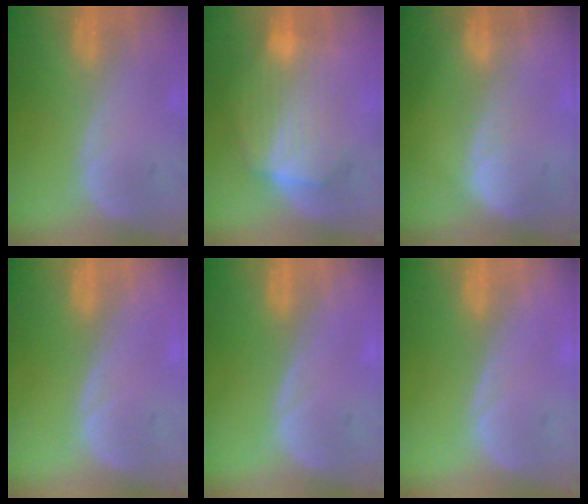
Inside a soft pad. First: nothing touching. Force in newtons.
{"total": 7.3, "press": 7.2, "slide": 0.6}
{"total": 1.6, "press": 1.6, "slide": 0.1}
{"total": 0.0}
{"total": 0.0}
{"total": 0.0}